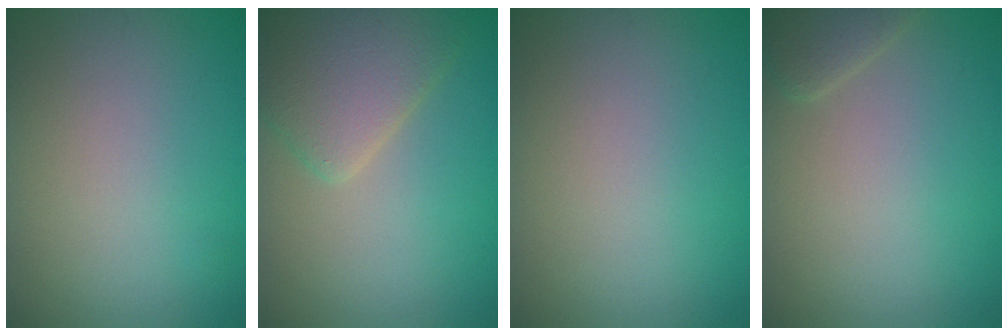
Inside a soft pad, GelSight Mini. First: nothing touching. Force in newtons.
{"total": 4.5, "press": 4.5, "slide": 0.4}
{"total": 0.0}
{"total": 1.6, "press": 1.6, "slide": 0.2}